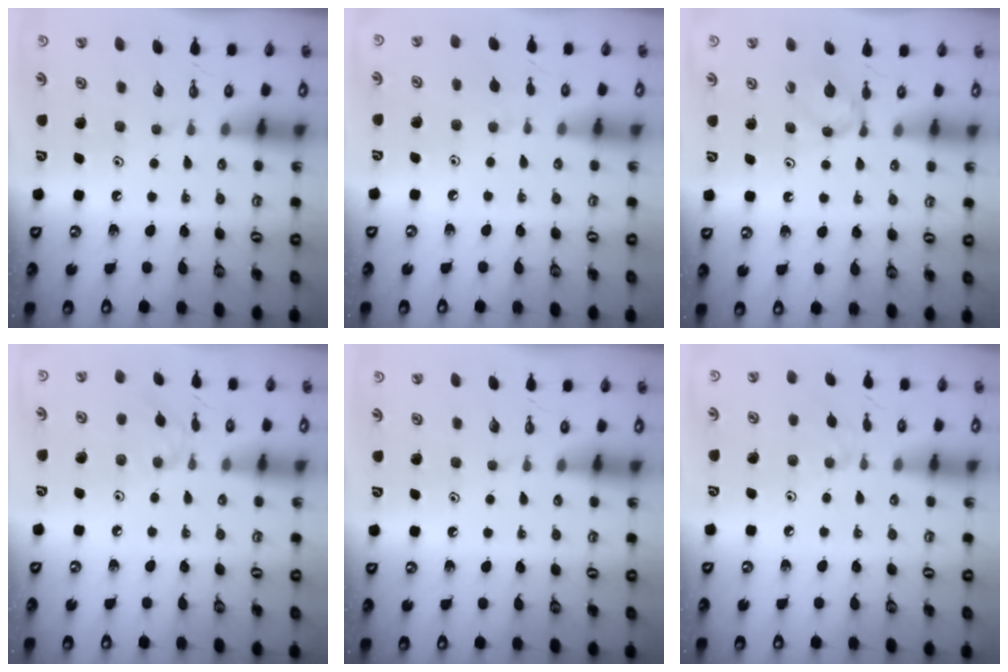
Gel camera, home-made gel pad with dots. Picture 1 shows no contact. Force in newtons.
{"total": 6.1, "press": 6.1, "slide": 0.8}
{"total": 3.0, "press": 2.9, "slide": 0.5}
{"total": 3.0, "press": 3.0, "slide": 0.5}
{"total": 0.0}
{"total": 2.6, "press": 2.6, "slide": 0.5}